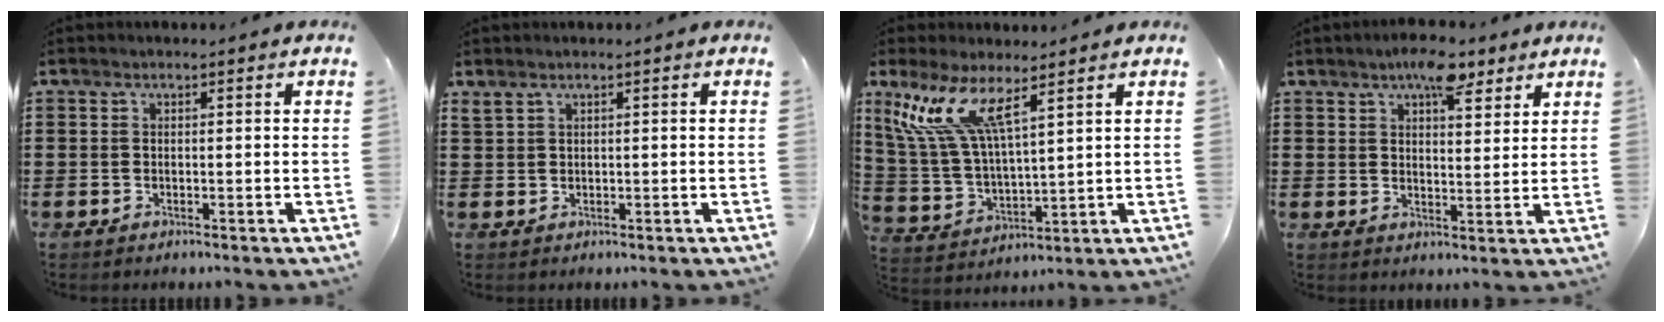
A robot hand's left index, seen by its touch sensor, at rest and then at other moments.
{"total": 1.0, "force": [0.8, 0.4, 0.5], "torque": [-0.013, 0.002, 0.015]}
{"total": 10.5, "force": [6.7, 2.7, 7.6], "torque": [-0.182, -0.018, 0.120]}
{"total": 6.9, "force": [4.9, 2.5, 4.1], "torque": [-0.059, -0.011, 0.081]}